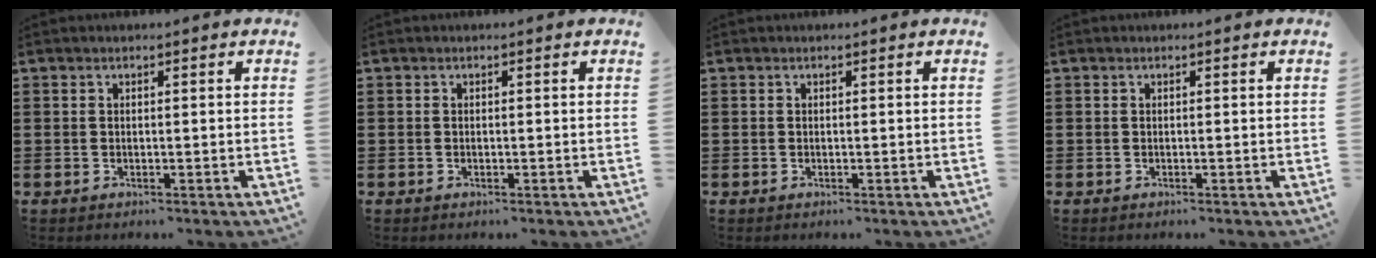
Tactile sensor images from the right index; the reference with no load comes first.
{"total": 0.0}
{"total": 0.0}
{"total": 0.0}